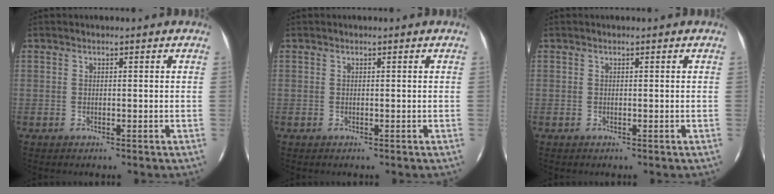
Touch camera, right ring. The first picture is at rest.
{"total": 0.0}
{"total": 0.0}